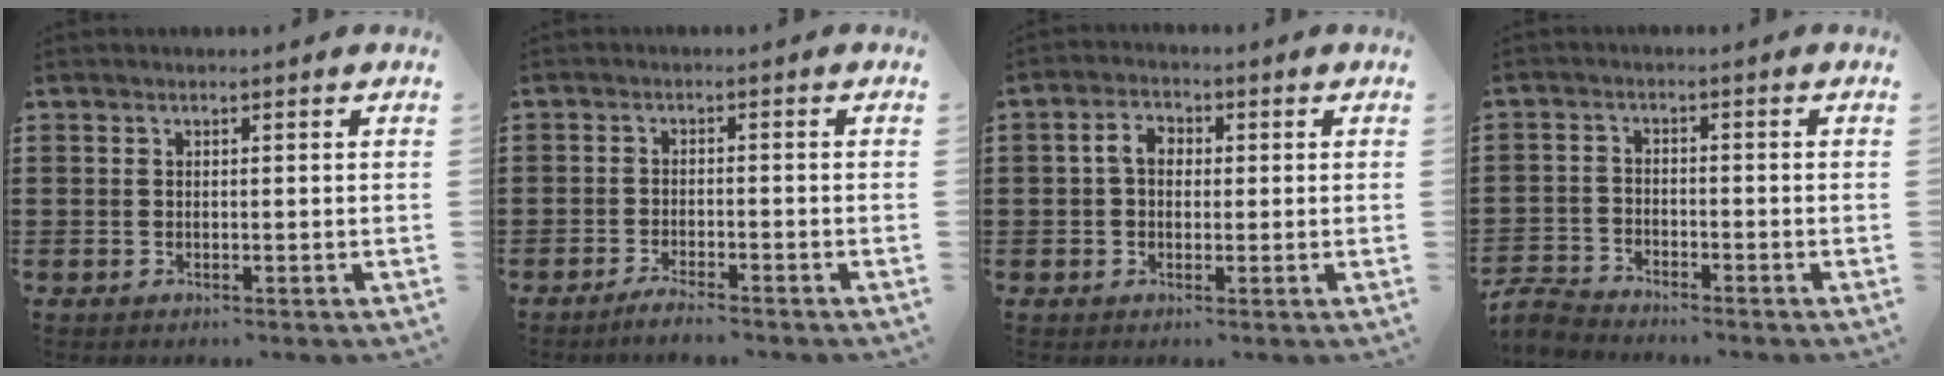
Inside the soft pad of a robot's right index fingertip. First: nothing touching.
{"total": 2.4, "force": [-2.3, -0.1, 0.8], "torque": [-0.015, 0.002, -0.045]}
{"total": 3.7, "force": [0.1, 2.6, 2.7], "torque": [-0.057, 0.013, -0.001]}
{"total": 3.4, "force": [-3.4, 0.5, 0.3], "torque": [-0.025, -0.003, -0.075]}